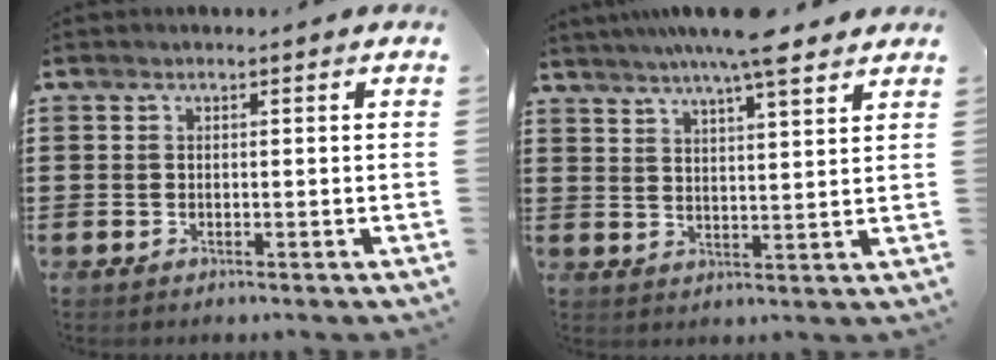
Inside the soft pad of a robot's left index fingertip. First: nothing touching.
{"total": 7.0, "force": [5.7, 0.4, 4.1], "torque": [-0.084, -0.011, 0.099]}